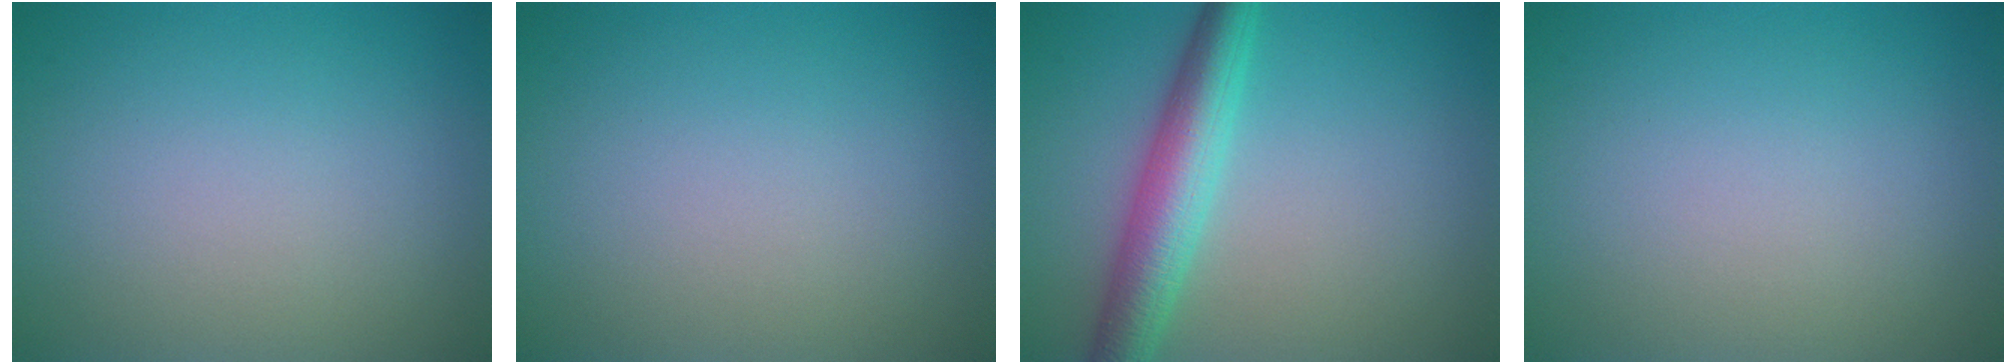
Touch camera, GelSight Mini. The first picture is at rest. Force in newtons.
{"total": 0.0}
{"total": 5.2, "press": 5.2, "slide": 0.0}
{"total": 0.0}